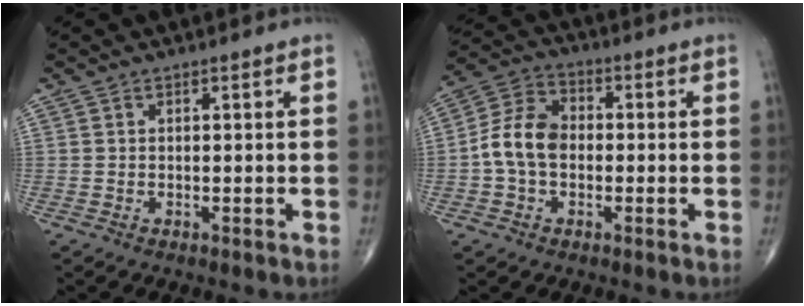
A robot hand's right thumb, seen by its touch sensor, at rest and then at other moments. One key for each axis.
{"total": 9.2, "fx": -1.0, "fy": 6.5, "fz": 6.4, "tx": -0.115, "ty": 0.030, "tz": -0.031}